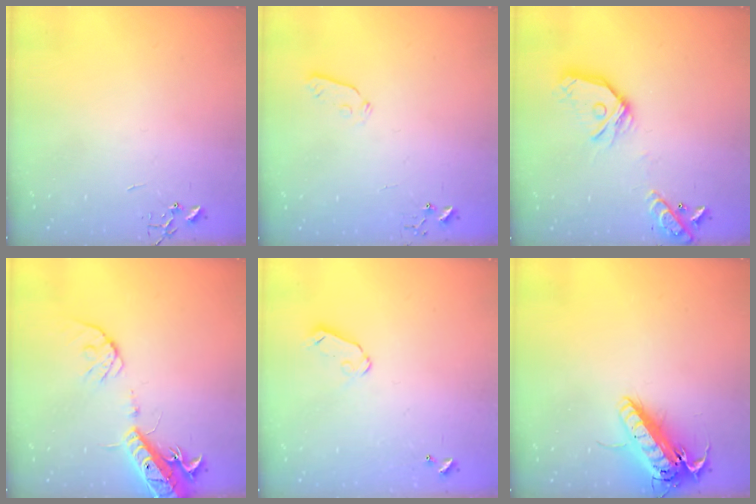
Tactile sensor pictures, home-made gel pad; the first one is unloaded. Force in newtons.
{"total": 3.9, "press": 3.8, "slide": 0.9}
{"total": 18.6, "press": 18.4, "slide": 2.5}
{"total": 16.0, "press": 15.7, "slide": 3.3}
{"total": 5.8, "press": 5.8, "slide": 0.5}
{"total": 17.8, "press": 17.5, "slide": 3.3}